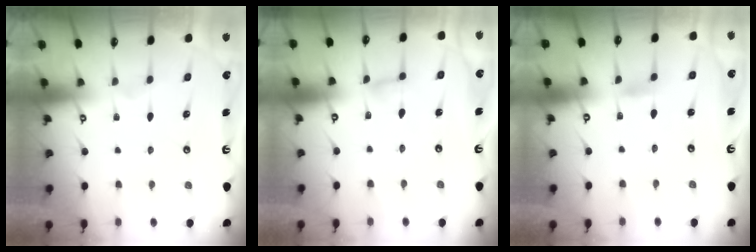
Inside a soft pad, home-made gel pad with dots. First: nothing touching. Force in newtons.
{"total": 2.8, "press": 2.7, "slide": 0.3}
{"total": 1.5, "press": 1.5, "slide": 0.2}